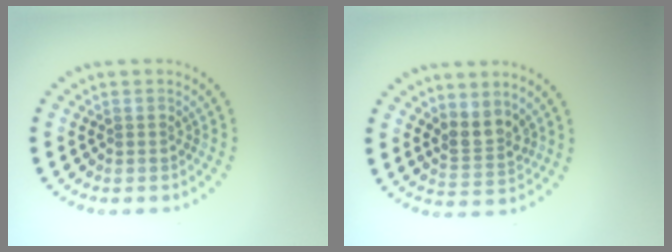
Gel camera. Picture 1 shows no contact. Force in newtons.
{"total": 2.5, "press": 2.1, "slide": 1.4}